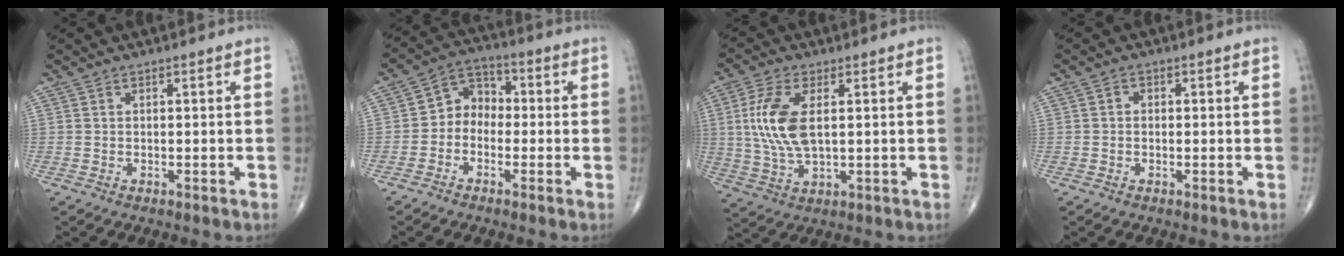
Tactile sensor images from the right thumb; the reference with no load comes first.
{"total": 4.8, "force": [-0.9, 3.8, 2.7], "torque": [-0.020, 0.023, -0.034]}
{"total": 10.7, "force": [1.7, 5.0, 9.3], "torque": [-0.209, -0.004, 0.038]}
{"total": 1.1, "force": [0.0, 0.9, 0.6], "torque": [-0.003, 0.005, -0.004]}